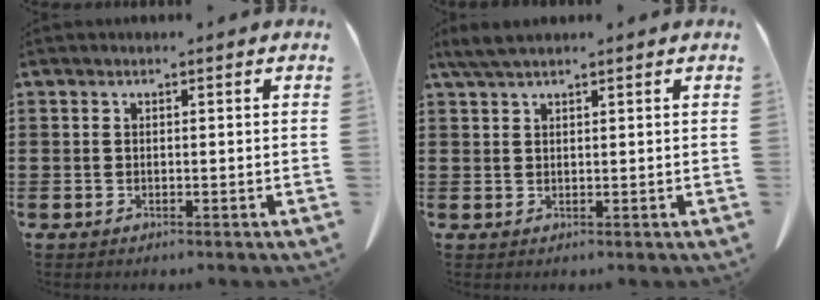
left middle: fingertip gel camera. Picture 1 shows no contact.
{"total": 2.7, "force": [2.1, 0.4, 1.8], "torque": [-0.039, 0.001, 0.039]}